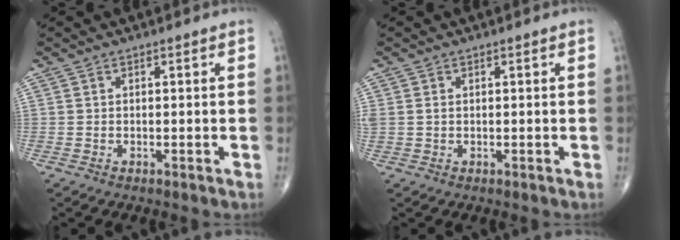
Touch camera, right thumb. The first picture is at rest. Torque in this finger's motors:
{"motor_torque": [0.02, 0.01, 0.27, 0.17, 0.02]}